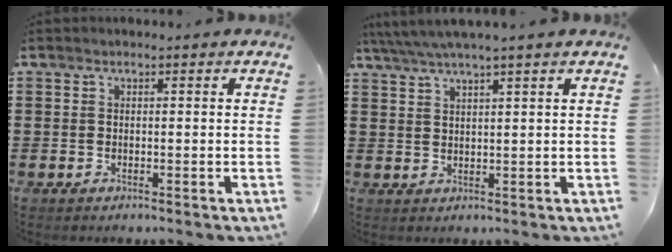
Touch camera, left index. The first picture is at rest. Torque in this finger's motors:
{"motor_torque": [1.56, -0.58, 0.32, 0.21]}